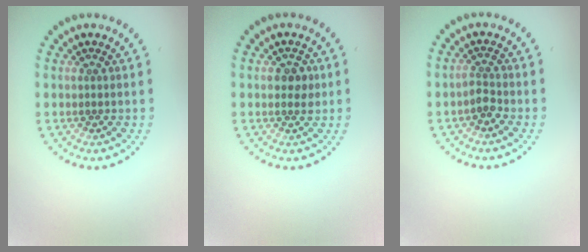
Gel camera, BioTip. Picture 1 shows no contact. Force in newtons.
{"total": 1.7, "press": 1.7, "slide": 0.1}
{"total": 1.4, "press": 1.1, "slide": 0.9}